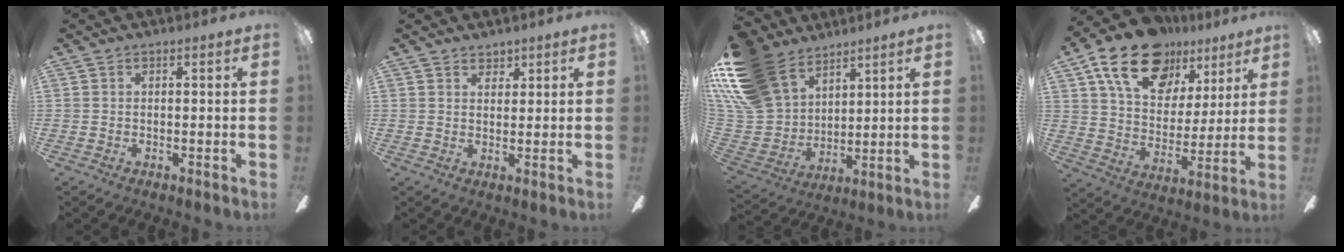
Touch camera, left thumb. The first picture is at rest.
{"total": 2.7, "force": [2.3, 1.3, 0.2], "torque": [0.009, -0.013, 0.042]}
{"total": 21.5, "force": [13.4, 13.5, 10.1], "torque": [-0.240, -0.062, 0.255]}
{"total": 20.5, "force": [12.9, 12.1, 10.4], "torque": [-0.183, -0.063, 0.233]}